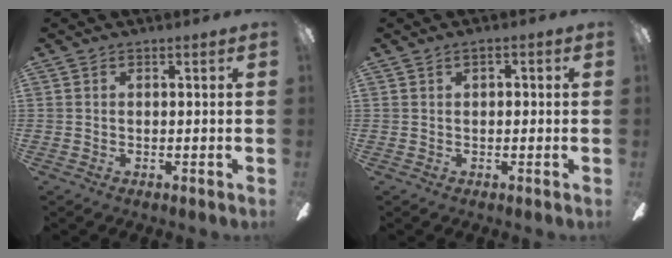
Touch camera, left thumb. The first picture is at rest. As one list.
[{"total": 1.8, "force": [0.6, 1.1, 1.4], "torque": [-0.019, 0.004, 0.008]}]